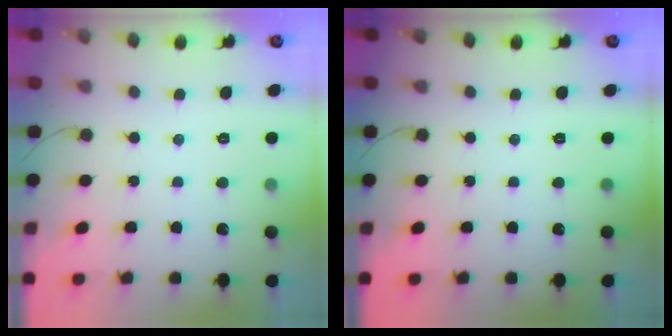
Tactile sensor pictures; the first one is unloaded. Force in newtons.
{"total": 0.0}